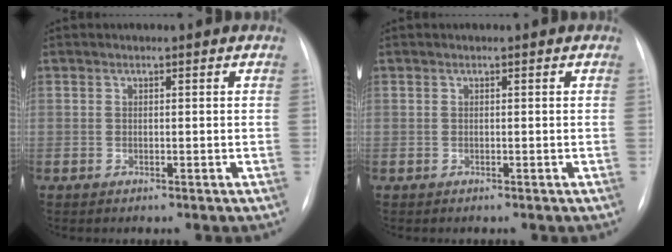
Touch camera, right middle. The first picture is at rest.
{"total": 0.0}